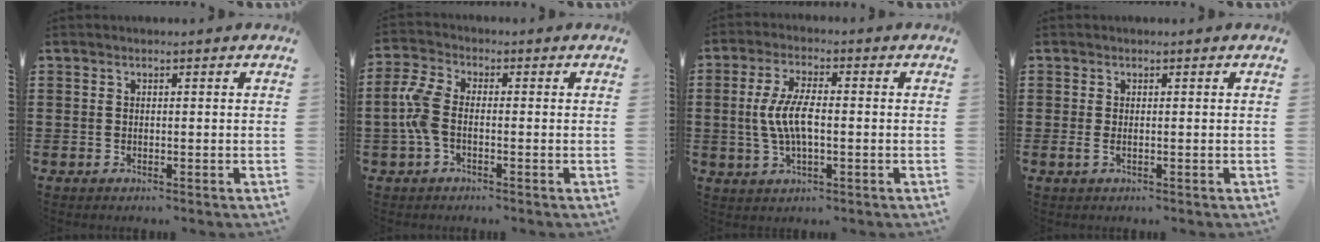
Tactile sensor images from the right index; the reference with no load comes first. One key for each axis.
{"total": 5.2, "fx": -0.9, "fy": 2.7, "fz": 4.3, "tx": -0.112, "ty": -0.001, "tz": -0.025}
{"total": 6.6, "fx": -0.5, "fy": 2.3, "fz": 6.1, "tx": -0.138, "ty": -0.004, "tz": -0.018}
{"total": 0.9, "fx": -0.1, "fy": 0.2, "fz": 0.9, "tx": -0.018, "ty": -0.002, "tz": -0.001}